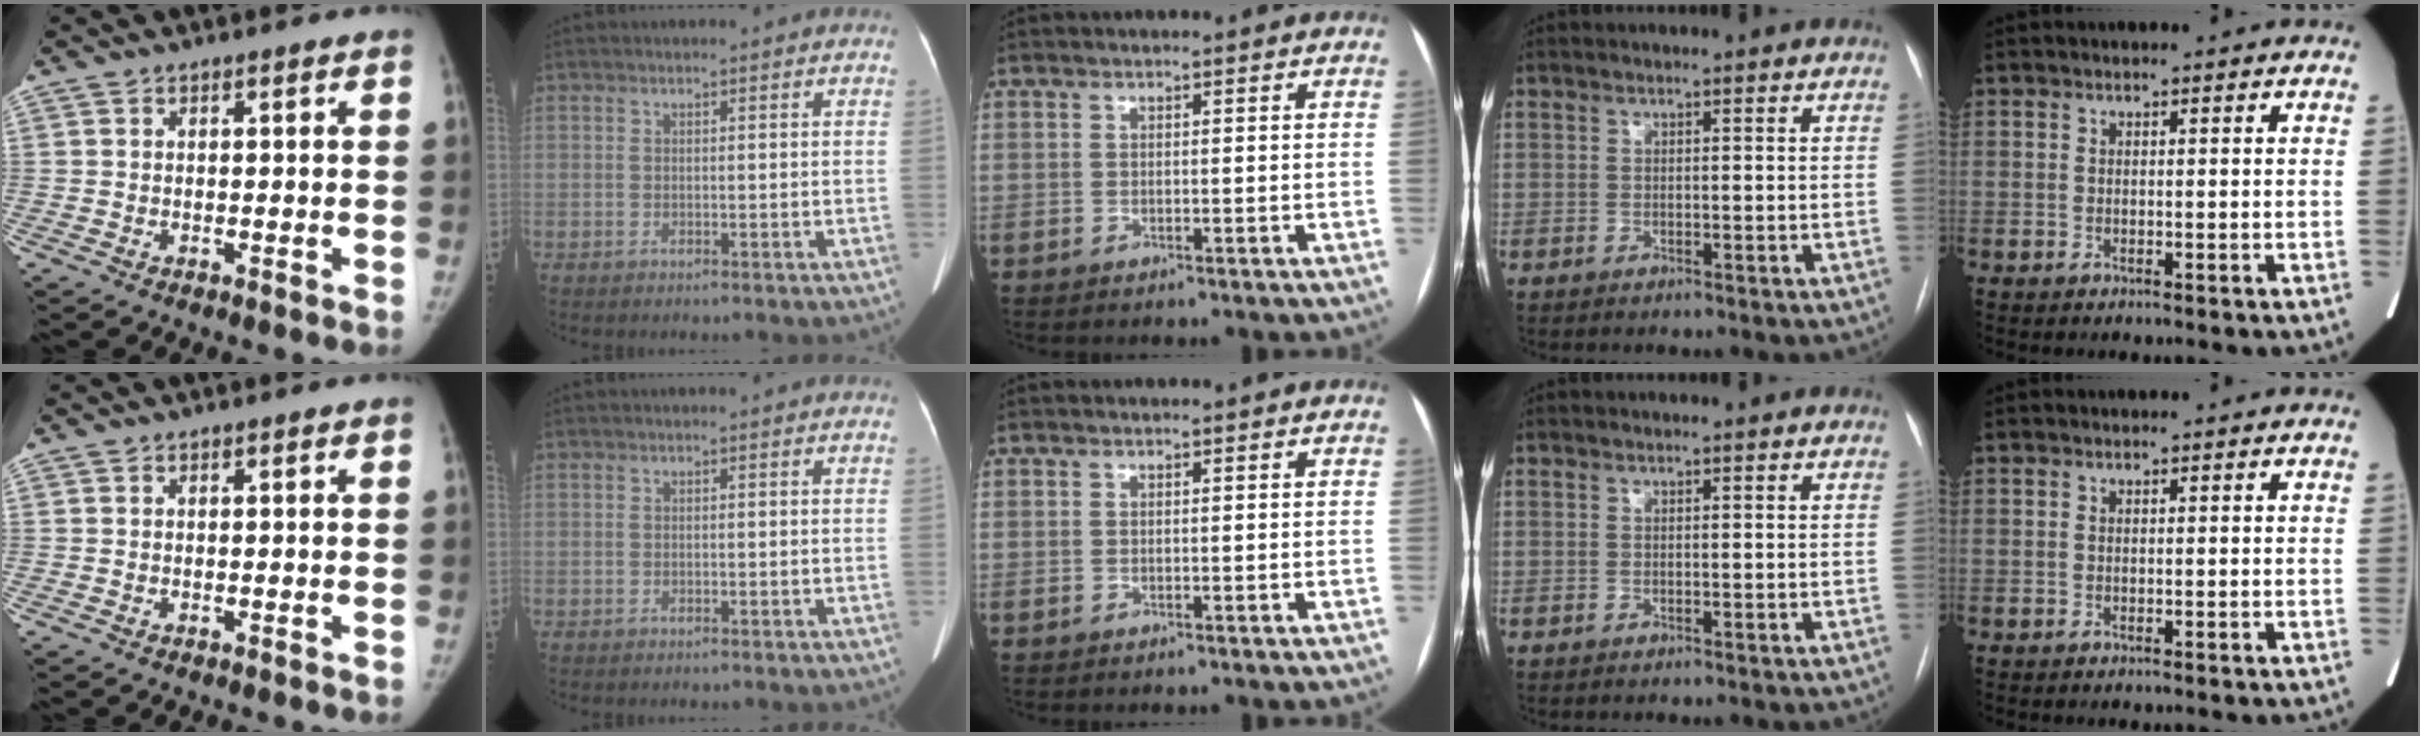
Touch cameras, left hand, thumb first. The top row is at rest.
{}